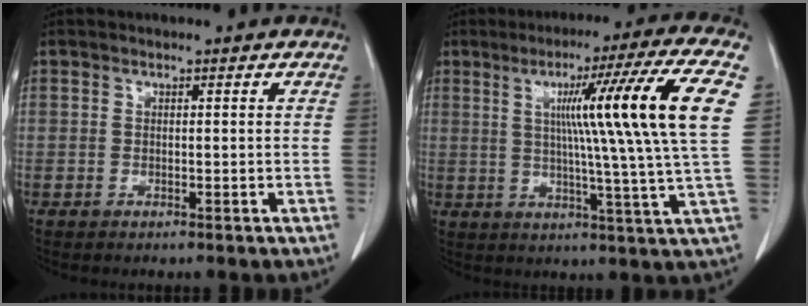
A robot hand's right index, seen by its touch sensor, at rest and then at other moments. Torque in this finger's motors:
{"motor_torque": [1.79, 0.35, 0.70, 0.21]}